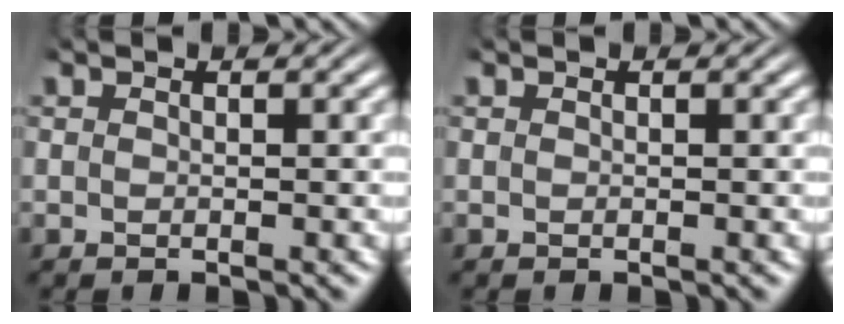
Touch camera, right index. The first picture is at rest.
{"total": 0.0}